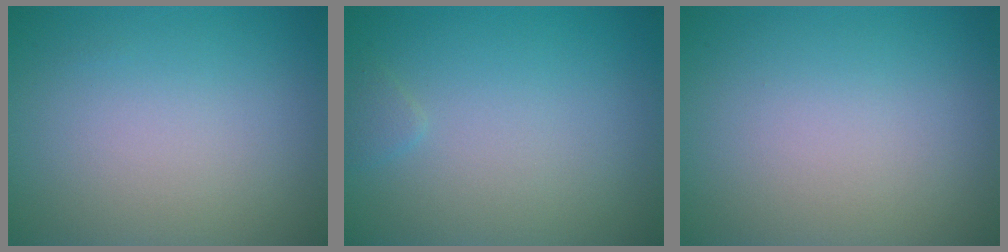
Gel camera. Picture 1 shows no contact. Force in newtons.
{"total": 0.6, "press": 0.6, "slide": 0.1}
{"total": 0.0}